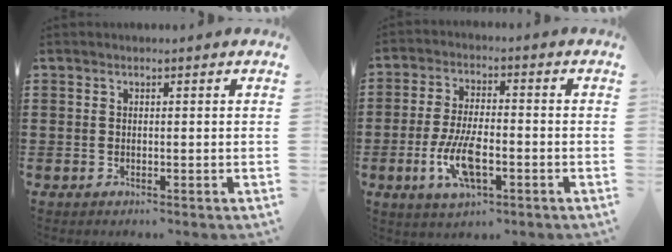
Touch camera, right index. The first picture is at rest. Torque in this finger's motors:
{"motor_torque": [2.14, 0.00, 1.05, 0.21]}